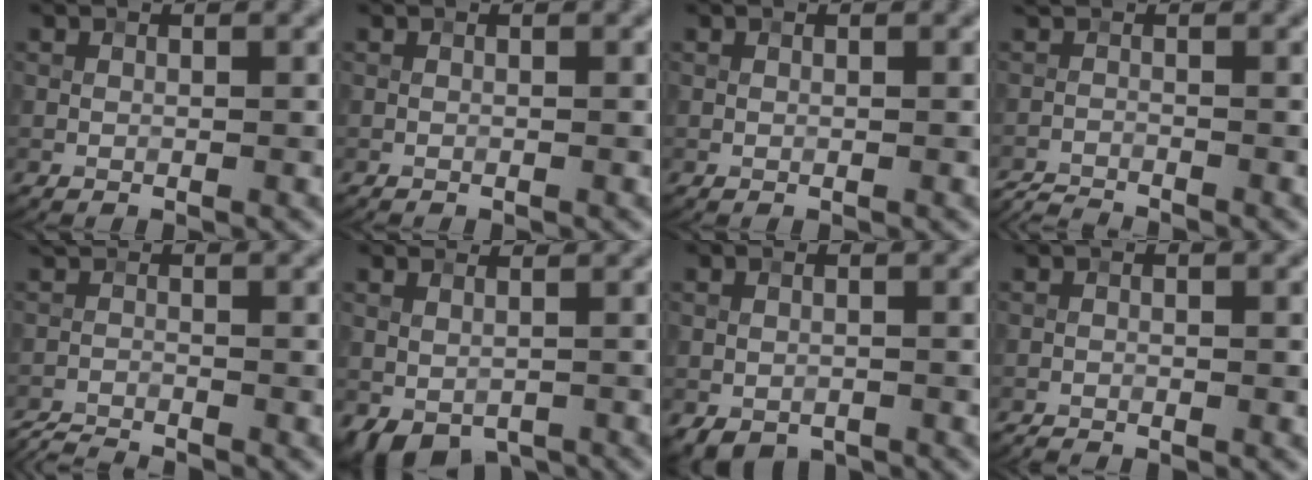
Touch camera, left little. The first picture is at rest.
{"total": 0.0}
{"total": 0.0}
{"total": 2.4, "force": [-2.4, 0.1, 0.4], "torque": [-0.014, -0.008, -0.055]}
{"total": 2.8, "force": [-2.8, 0.2, 0.6], "torque": [-0.018, -0.010, -0.062]}
{"total": 3.9, "force": [-1.2, 3.1, 2.2], "torque": [-0.029, -0.001, -0.018]}
{"total": 1.9, "force": [-1.0, 1.5, 0.7], "torque": [-0.016, -0.008, -0.019]}
{"total": 1.0, "force": [-1.0, -0.1, -0.1], "torque": [0.001, 0.000, -0.022]}